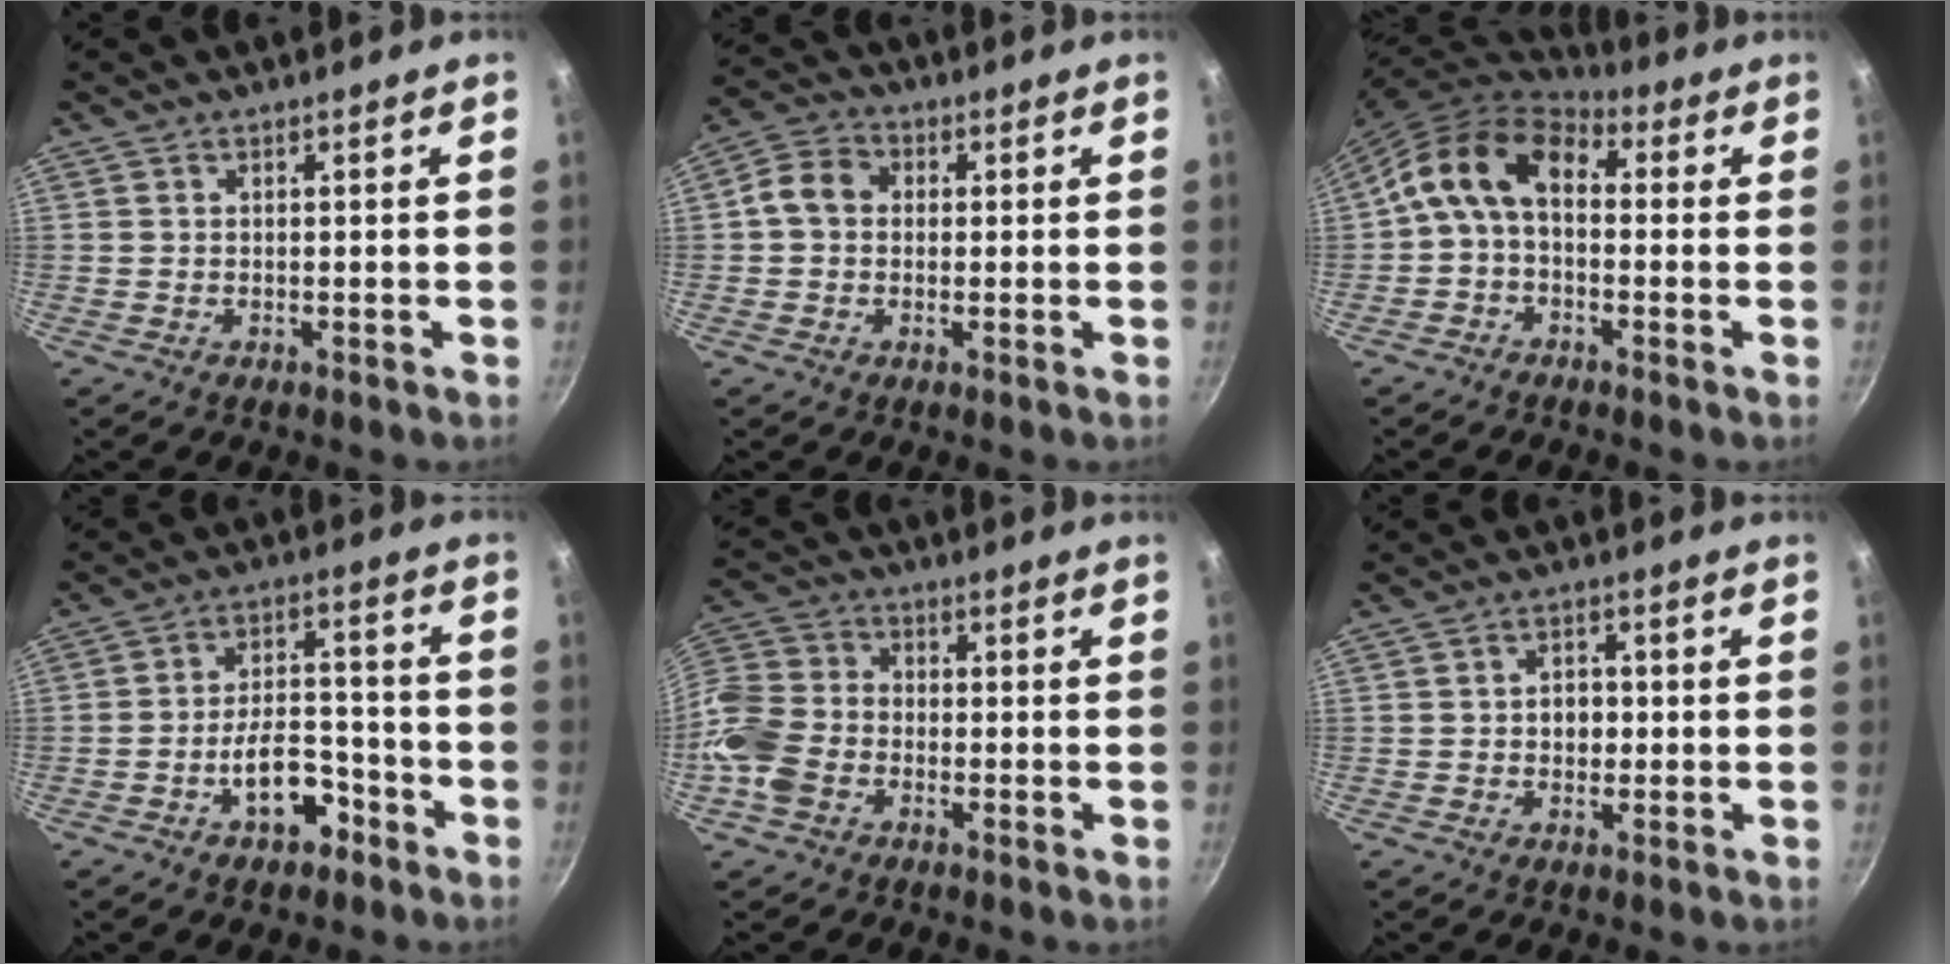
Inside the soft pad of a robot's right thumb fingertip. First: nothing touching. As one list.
[{"total": 6.3, "force": [0.4, 5.2, 3.5], "torque": [-0.057, 0.019, -0.003]}, {"total": 12.5, "force": [0.8, 8.4, 9.3], "torque": [-0.154, 0.038, -0.003]}, {"total": 9.2, "force": [-4.6, 5.1, 6.1], "torque": [-0.086, 0.047, -0.076]}, {"total": 11.3, "force": [-3.4, 8.3, 6.8], "torque": [-0.150, 0.025, -0.074]}, {"total": 3.8, "force": [-0.1, 2.9, 2.4], "torque": [-0.019, 0.006, -0.006]}]